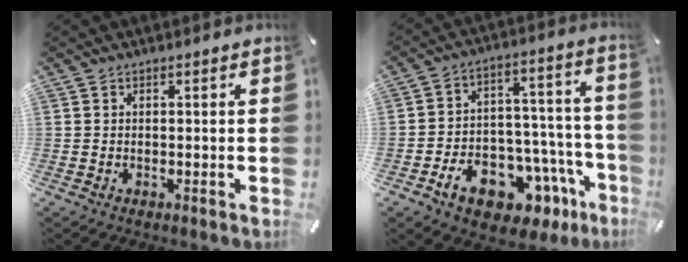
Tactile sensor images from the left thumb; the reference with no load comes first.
{"total": 16.1, "force": [-9.3, 9.3, 9.3], "torque": [-0.119, 0.057, -0.142]}